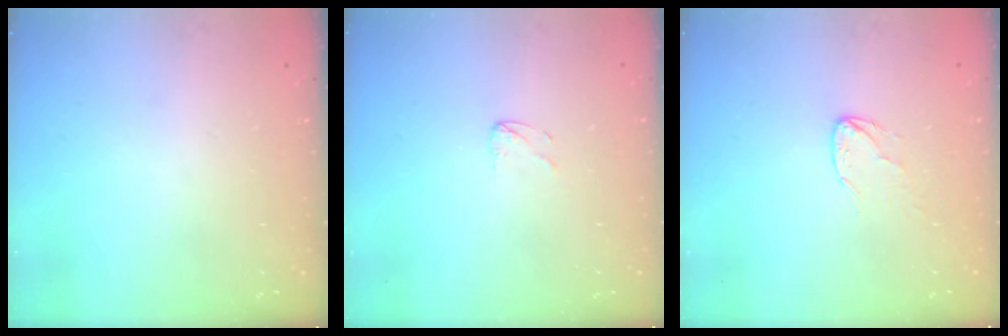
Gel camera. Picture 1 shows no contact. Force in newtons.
{"total": 2.6, "press": 2.6, "slide": 0.2}
{"total": 4.0, "press": 4.0, "slide": 0.3}